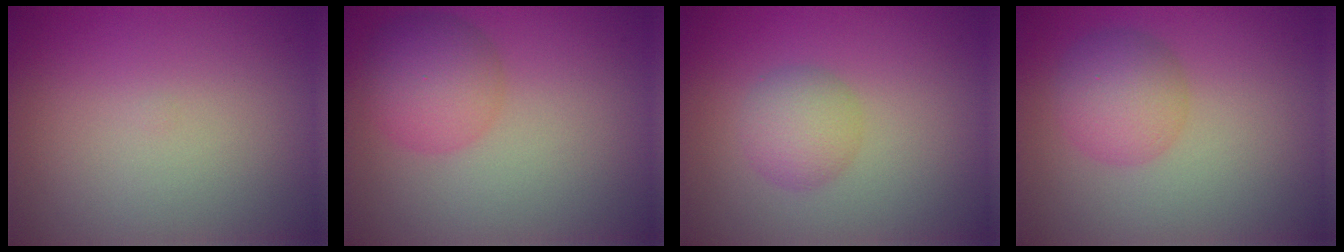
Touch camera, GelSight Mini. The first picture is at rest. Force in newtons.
{"total": 4.4, "press": 4.4, "slide": 0.2}
{"total": 2.8, "press": 2.8, "slide": 0.0}
{"total": 3.9, "press": 3.9, "slide": 0.1}